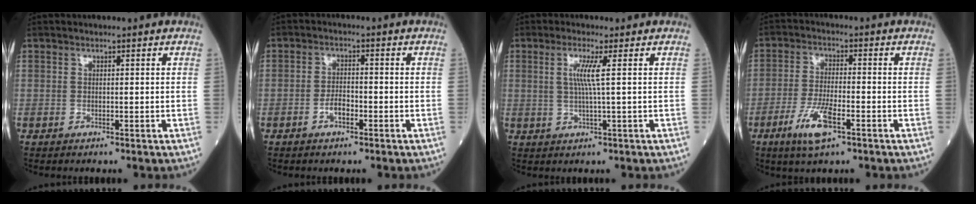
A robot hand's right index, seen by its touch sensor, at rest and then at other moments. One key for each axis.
{"total": 2.6, "fx": -1.3, "fy": 1.1, "fz": 2.0, "tx": -0.034, "ty": 0.004, "tz": -0.025}
{"total": 3.7, "fx": 0.8, "fy": -0.8, "fz": 3.5, "tx": -0.073, "ty": -0.001, "tz": 0.013}
{"total": 7.0, "fx": -3.5, "fy": 1.4, "fz": 5.9, "tx": -0.120, "ty": -0.011, "tz": -0.063}